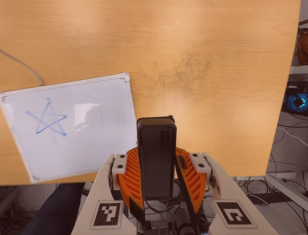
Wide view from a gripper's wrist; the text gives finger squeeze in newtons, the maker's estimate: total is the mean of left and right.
{"total": 5.9, "left": 5.9, "right": 6.0}